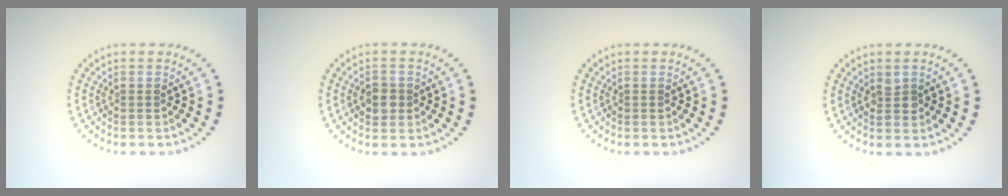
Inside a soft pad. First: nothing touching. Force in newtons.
{"total": 1.9, "press": 1.8, "slide": 0.5}
{"total": 0.0}
{"total": 1.1, "press": 1.0, "slide": 0.2}